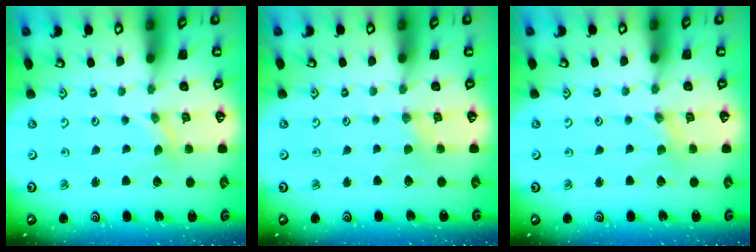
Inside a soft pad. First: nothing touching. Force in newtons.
{"total": 1.1, "press": 1.1, "slide": 0.2}
{"total": 0.8, "press": 0.8, "slide": 0.2}